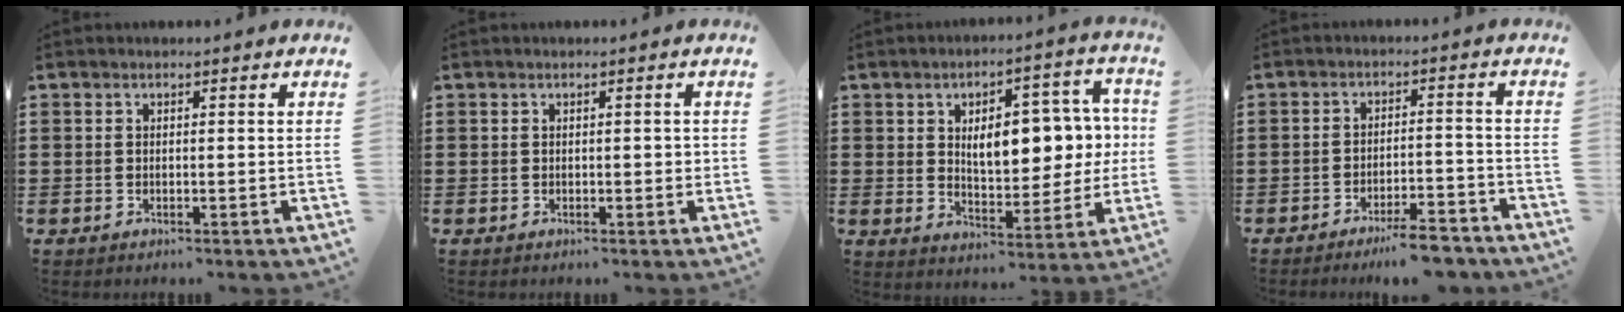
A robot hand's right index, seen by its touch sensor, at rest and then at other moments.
{"total": 0.8, "force": [-0.1, 0.4, 0.7], "torque": [-0.012, 0.002, -0.003]}
{"total": 9.6, "force": [1.6, 5.2, 7.9], "torque": [-0.127, 0.005, 0.021]}
{"total": 5.6, "force": [-4.8, 0.4, 2.8], "torque": [-0.044, -0.005, -0.086]}